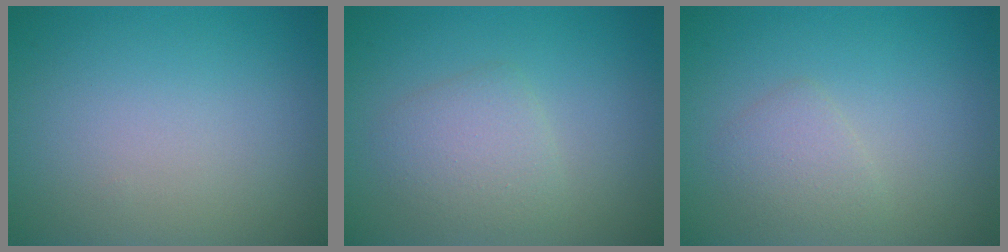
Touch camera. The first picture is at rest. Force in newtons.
{"total": 2.7, "press": 2.7, "slide": 0.0}
{"total": 1.7, "press": 1.7, "slide": 0.2}